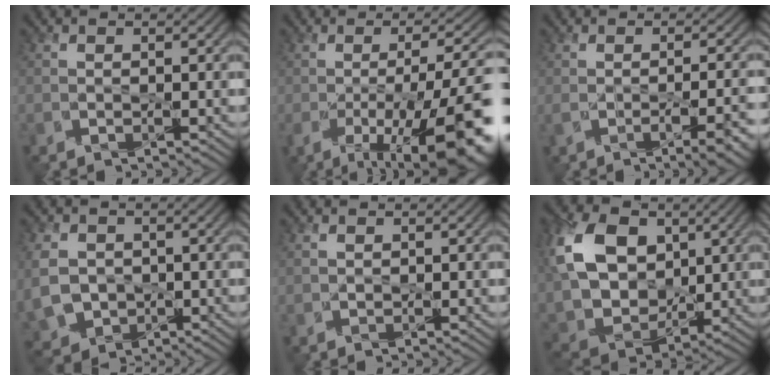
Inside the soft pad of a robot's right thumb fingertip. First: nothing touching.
{"total": 14.6, "force": [-5.9, 4.4, 12.6], "torque": [-0.174, -0.013, -0.080]}
{"total": 5.4, "force": [-2.5, 1.7, 4.5], "torque": [-0.051, -0.009, -0.027]}
{"total": 6.4, "force": [0.1, 5.5, 3.2], "torque": [-0.099, -0.012, -0.002]}
{"total": 0.7, "force": [0.6, 0.3, -0.3], "torque": [0.008, 0.001, 0.014]}
{"total": 14.5, "force": [4.1, 10.5, 9.0], "torque": [-0.227, 0.015, 0.083]}